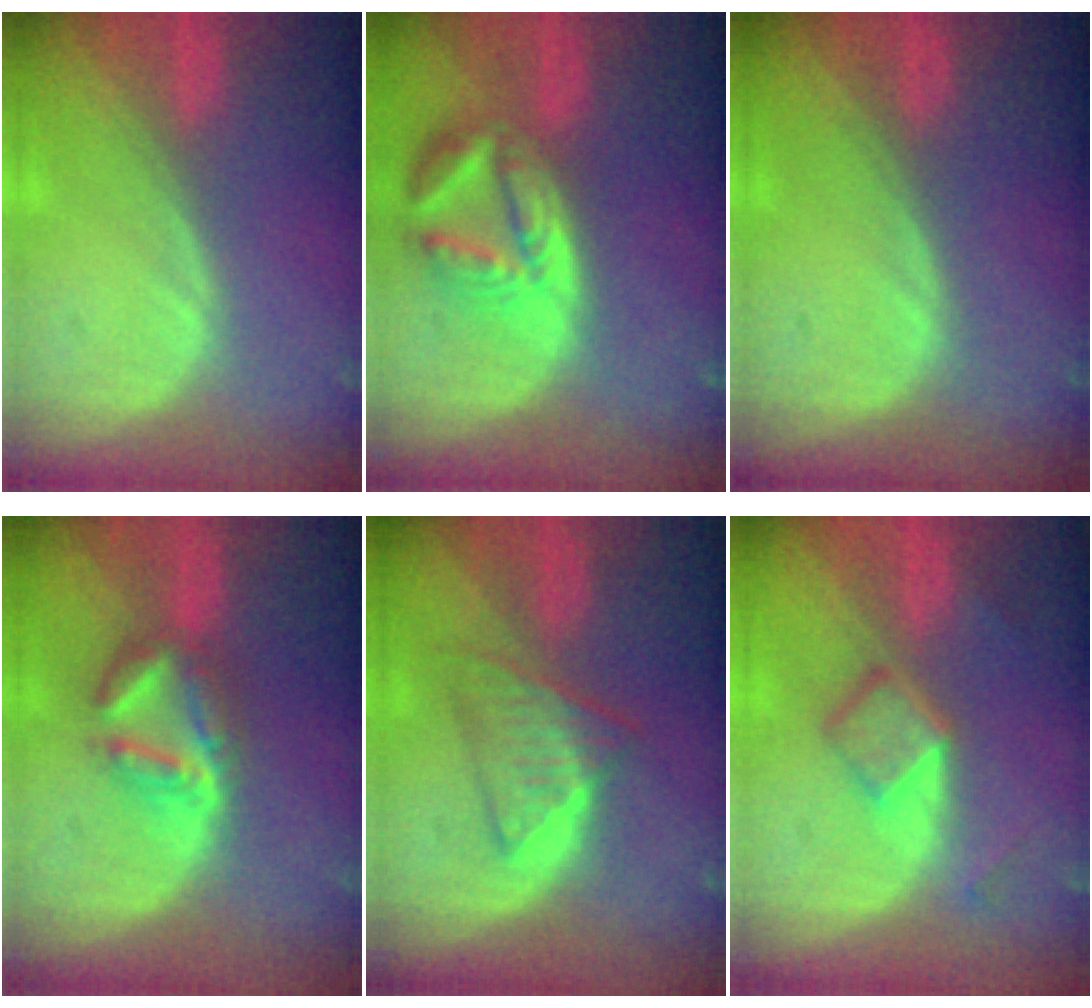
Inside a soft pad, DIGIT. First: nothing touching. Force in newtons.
{"total": 8.2, "press": 7.3, "slide": 3.7}
{"total": 0.0}
{"total": 5.9, "press": 5.8, "slide": 1.4}
{"total": 5.9, "press": 5.4, "slide": 2.3}
{"total": 4.6, "press": 4.5, "slide": 1.1}